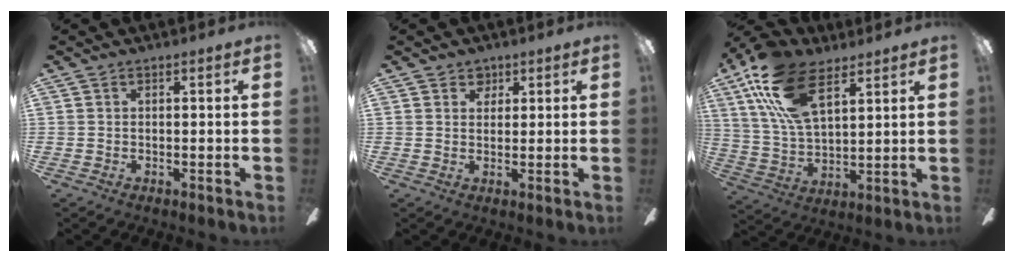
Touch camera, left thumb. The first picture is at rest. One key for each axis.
{"total": 3.3, "fx": 2.2, "fy": 2.4, "fz": 0.5, "tx": 0.005, "ty": -0.006, "tz": 0.036}
{"total": 19.3, "fx": 10.3, "fy": 9.3, "fz": 13.5, "tx": -0.287, "ty": -0.027, "tz": 0.181}